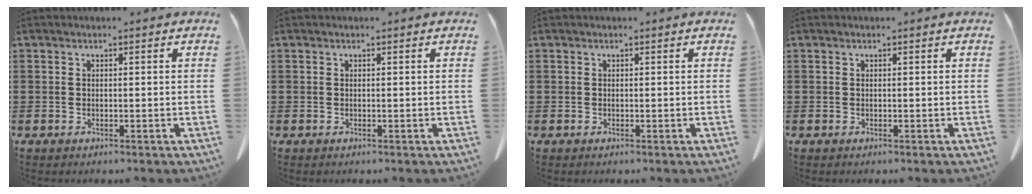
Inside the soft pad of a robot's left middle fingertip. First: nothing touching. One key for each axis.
{"total": 0.0}
{"total": 0.0}
{"total": 0.0}